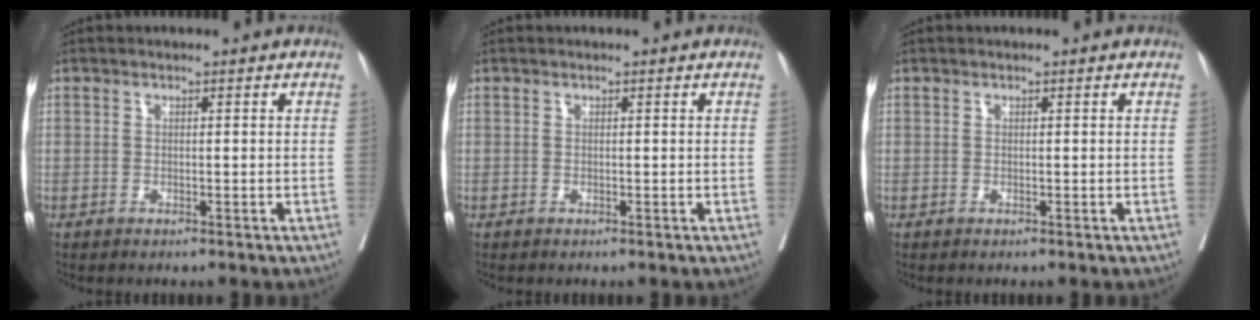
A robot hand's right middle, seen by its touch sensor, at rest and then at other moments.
{"total": 0.0}
{"total": 0.0}